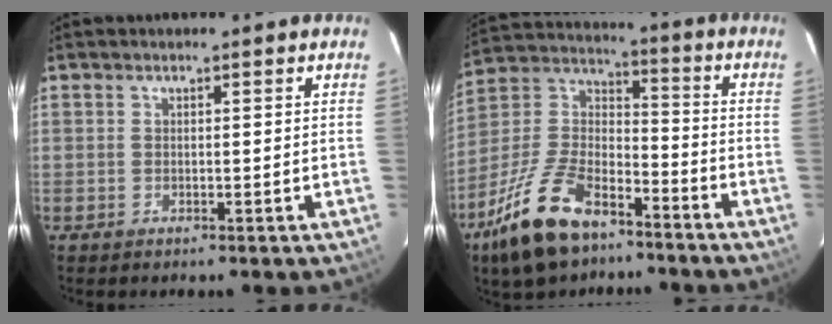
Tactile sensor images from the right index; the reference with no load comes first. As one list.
[{"total": 19.4, "force": [-12.1, 9.3, 11.9], "torque": [-0.255, 0.003, -0.219]}]